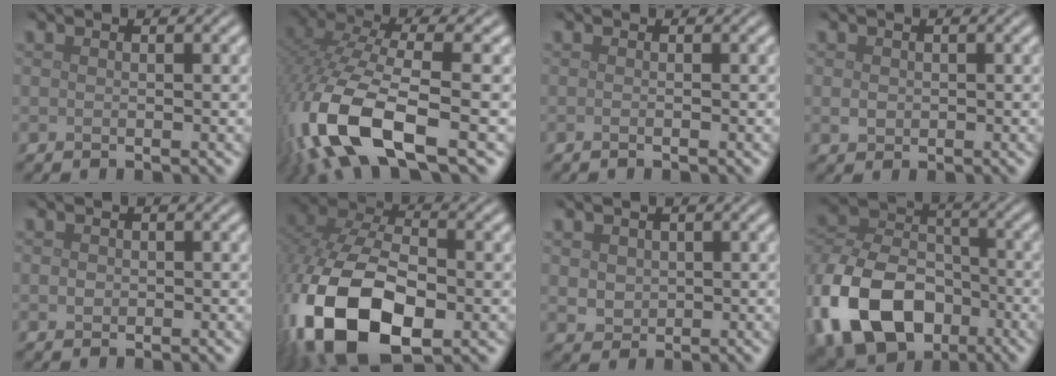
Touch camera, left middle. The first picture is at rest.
{"total": 12.2, "force": [-4.8, 5.0, 10.0], "torque": [-0.226, -0.018, -0.090]}
{"total": 0.5, "force": [-0.2, 0.2, 0.4], "torque": [-0.006, -0.005, -0.008]}
{"total": 1.1, "force": [0.0, 1.0, 0.4], "torque": [-0.006, -0.003, -0.001]}
{"total": 0.7, "force": [0.0, 0.6, 0.3], "torque": [-0.004, -0.003, -0.002]}
{"total": 15.6, "force": [-5.3, 9.2, 11.4], "torque": [-0.265, -0.033, -0.094]}
{"total": 1.8, "force": [0.5, 1.5, 0.7], "torque": [-0.018, -0.006, 0.014]}
{"total": 13.0, "force": [-5.4, 9.0, 7.6], "torque": [-0.171, -0.013, -0.110]}